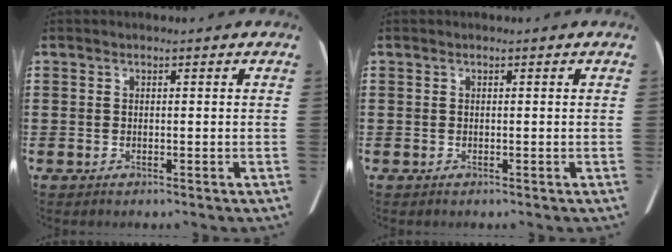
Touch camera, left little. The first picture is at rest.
{"total": 0.0}